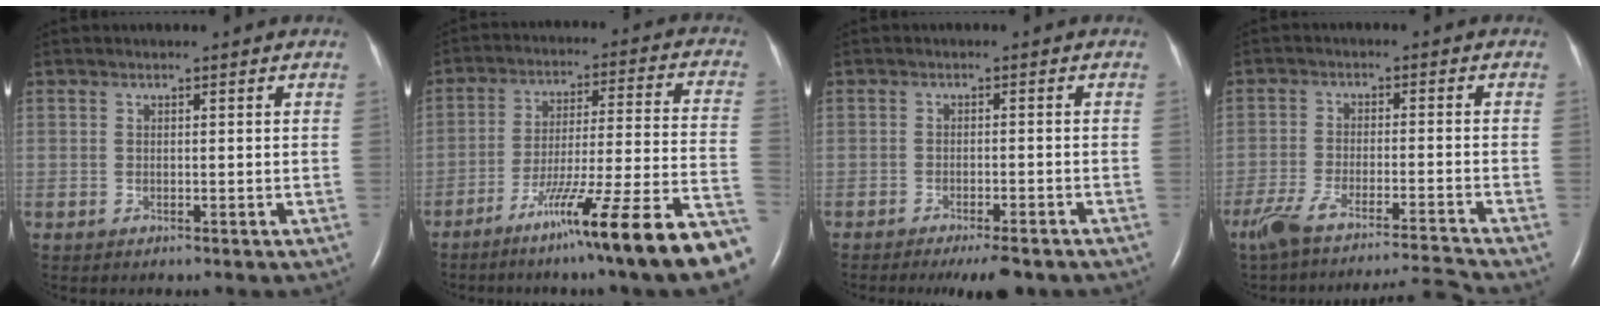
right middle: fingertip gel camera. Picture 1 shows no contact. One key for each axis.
{"total": 21.4, "fx": -15.1, "fy": -1.2, "fz": 15.1, "tx": -0.167, "ty": -0.012, "tz": -0.233}
{"total": 6.4, "fx": -5.2, "fy": 1.0, "fz": 3.6, "tx": -0.038, "ty": -0.009, "tz": -0.074}
{"total": 11.5, "fx": -10.6, "fy": -1.7, "fz": 4.2, "tx": -0.068, "ty": 0.000, "tz": -0.177}